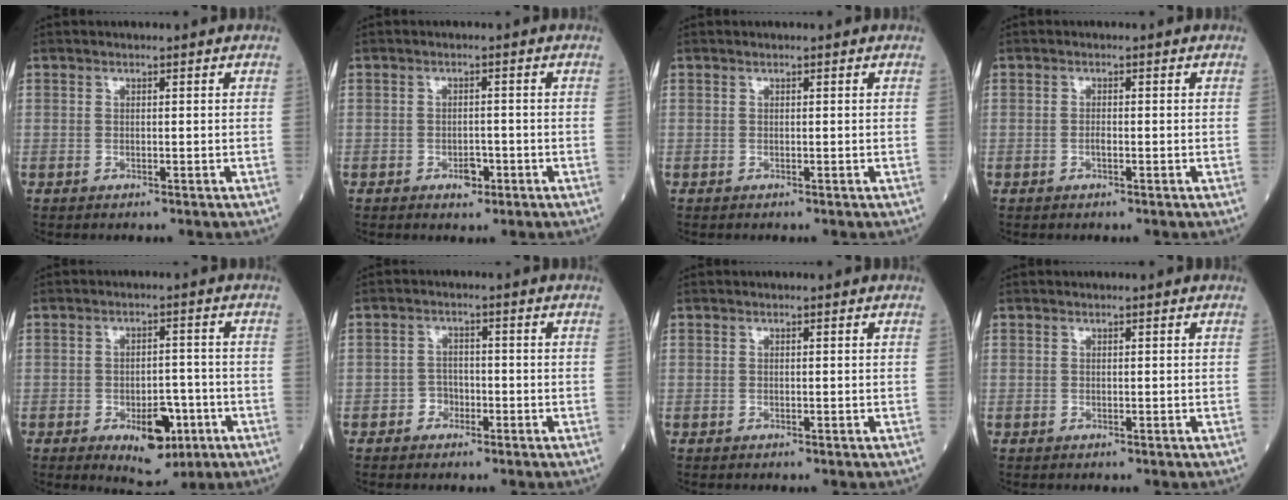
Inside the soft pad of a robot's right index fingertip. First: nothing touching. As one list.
[{"total": 2.1, "force": [-1.1, 1.3, 1.3], "torque": [-0.018, 0.004, -0.010]}, {"total": 0.0}, {"total": 0.7, "force": [-0.3, 0.1, 0.6], "torque": [-0.013, 0.001, -0.006]}, {"total": 7.4, "force": [-3.2, 3.5, 5.7], "torque": [-0.078, -0.002, -0.038]}, {"total": 2.4, "force": [-1.3, 1.9, 0.7], "torque": [-0.005, 0.011, -0.026]}, {"total": 0.0}, {"total": 0.0}]